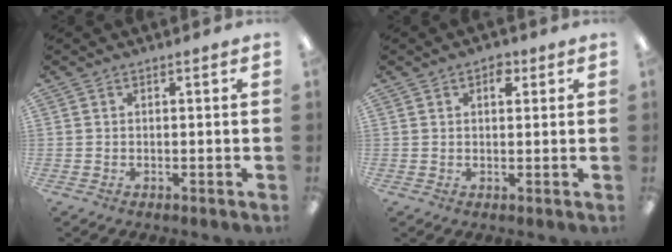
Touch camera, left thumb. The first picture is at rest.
{"total": 3.4, "force": [1.7, 2.0, 2.2], "torque": [-0.014, -0.009, 0.023]}